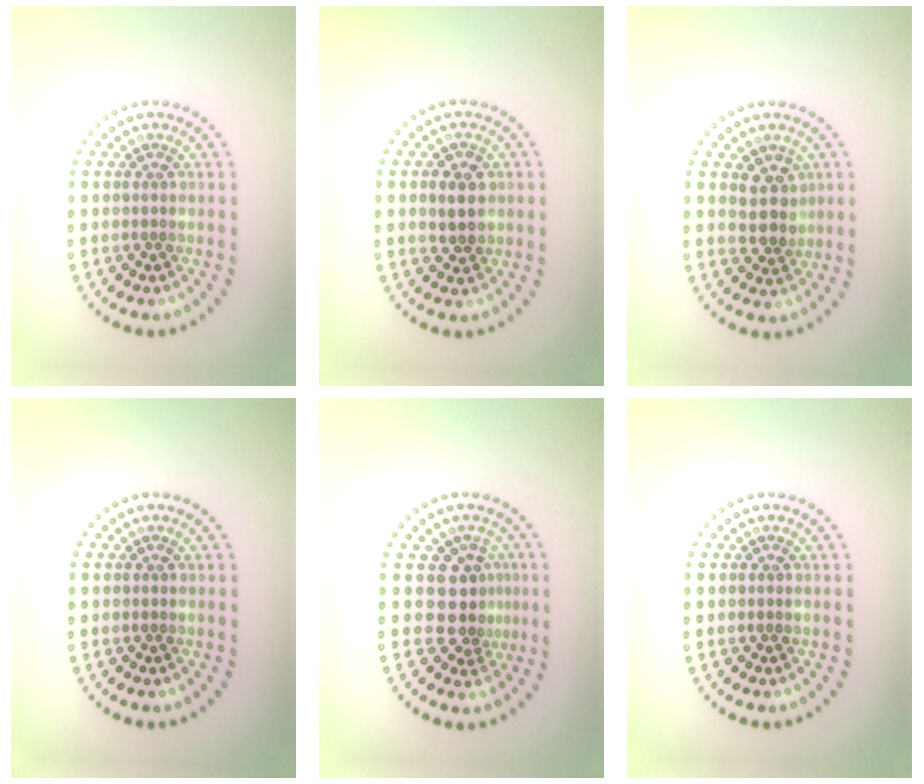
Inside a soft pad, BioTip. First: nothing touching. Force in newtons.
{"total": 2.8, "press": 2.8, "slide": 0.5}
{"total": 2.9, "press": 2.6, "slide": 1.2}
{"total": 0.0}
{"total": 3.3, "press": 2.5, "slide": 2.1}
{"total": 0.0}